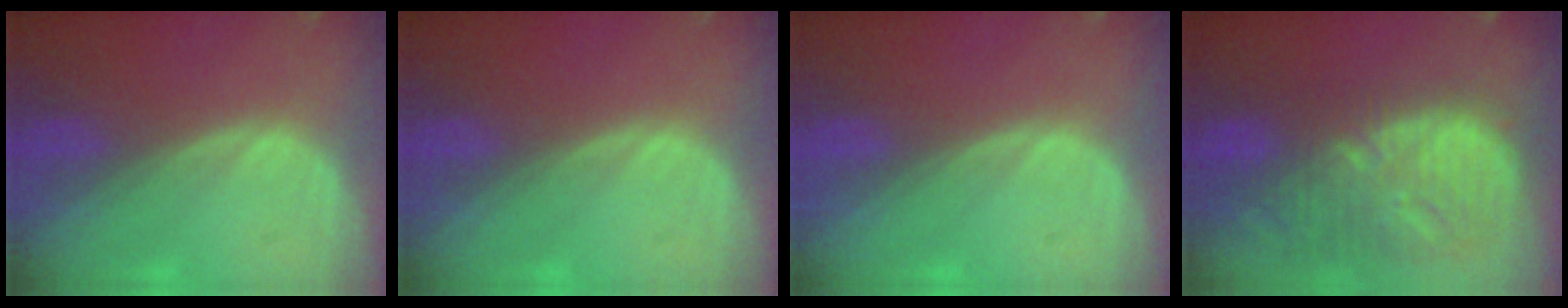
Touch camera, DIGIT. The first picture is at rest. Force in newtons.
{"total": 0.0}
{"total": 0.0}
{"total": 13.5, "press": 11.7, "slide": 6.8}